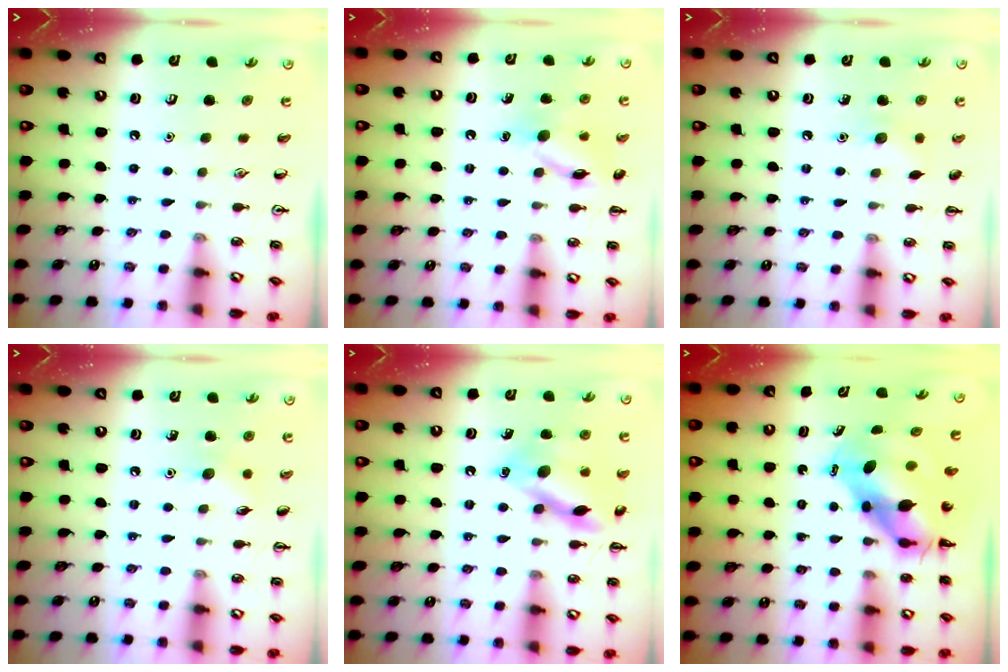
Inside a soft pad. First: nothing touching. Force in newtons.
{"total": 12.0, "press": 12.0, "slide": 0.6}
{"total": 5.9, "press": 5.7, "slide": 1.4}
{"total": 6.5, "press": 6.3, "slide": 1.6}
{"total": 13.5, "press": 13.4, "slide": 1.6}
{"total": 7.8, "press": 7.5, "slide": 2.0}